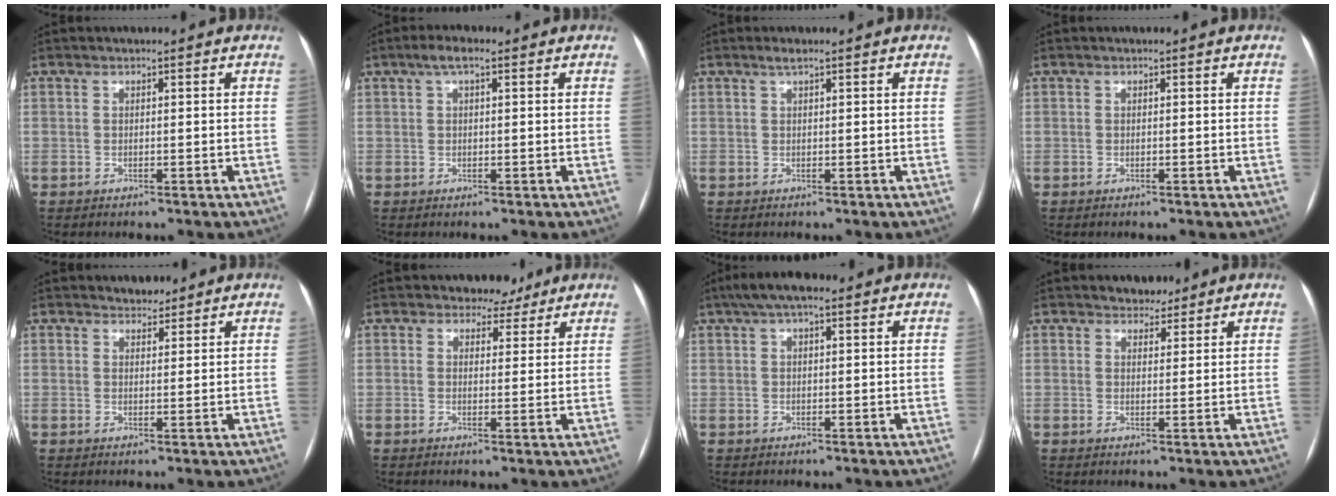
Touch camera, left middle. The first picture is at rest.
{"total": 2.8, "force": [1.4, 0.8, 2.3], "torque": [-0.044, 0.020, 0.024]}
{"total": 1.0, "force": [0.7, 0.0, 0.8], "torque": [-0.015, 0.005, 0.015]}
{"total": 0.0}
{"total": 2.3, "force": [2.1, 1.0, 0.3], "torque": [-0.005, 0.002, 0.032]}
{"total": 3.7, "force": [3.0, 2.1, 0.3], "torque": [0.001, 0.001, 0.034]}
{"total": 5.7, "force": [3.6, 1.6, 4.0], "torque": [-0.075, 0.037, 0.058]}
{"total": 3.0, "force": [2.6, 1.5, 0.6], "torque": [-0.006, 0.003, 0.038]}